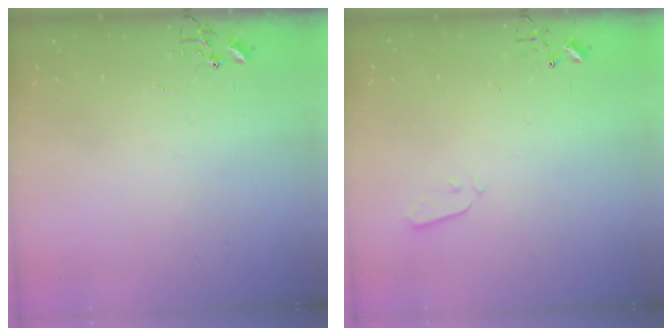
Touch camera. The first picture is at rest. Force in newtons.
{"total": 2.5, "press": 2.5, "slide": 0.4}